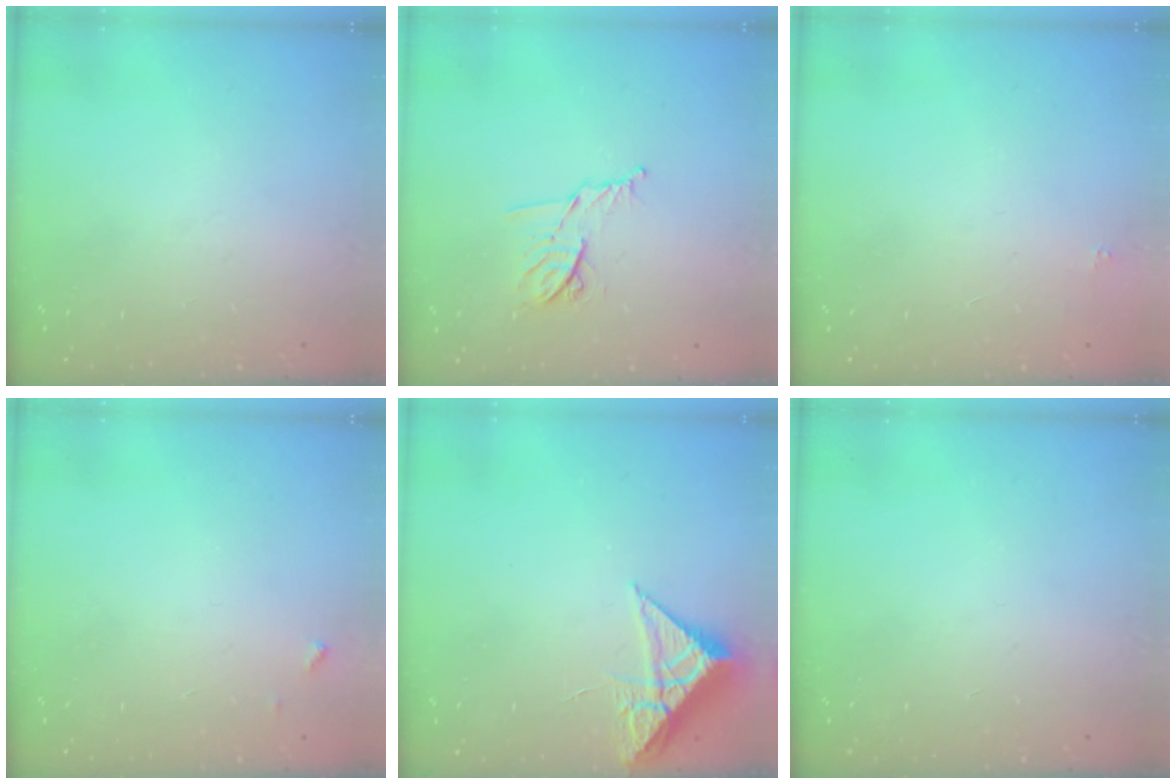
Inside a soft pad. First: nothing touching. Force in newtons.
{"total": 9.4, "press": 9.4, "slide": 0.7}
{"total": 1.8, "press": 1.7, "slide": 0.1}
{"total": 3.6, "press": 3.6, "slide": 0.2}
{"total": 7.0, "press": 7.0, "slide": 0.3}
{"total": 0.0}